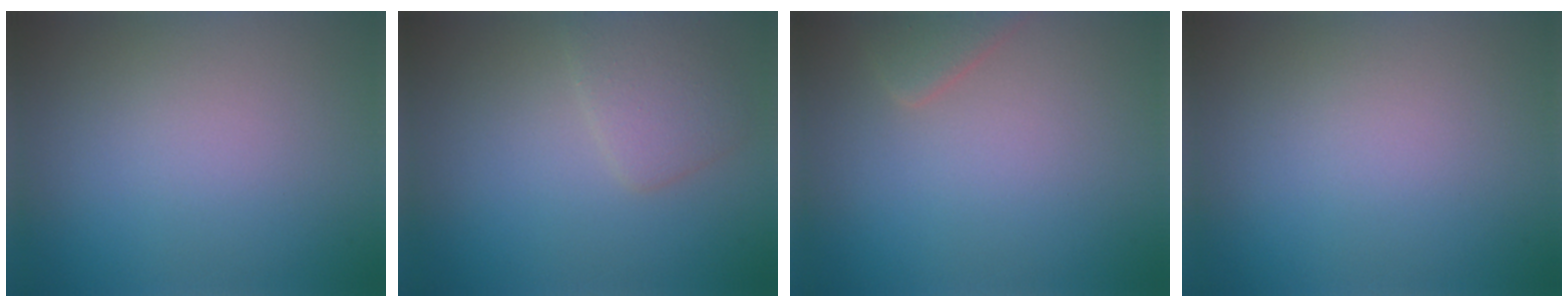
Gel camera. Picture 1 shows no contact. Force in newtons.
{"total": 2.3, "press": 2.3, "slide": 0.0}
{"total": 1.8, "press": 1.8, "slide": 0.1}
{"total": 0.0}